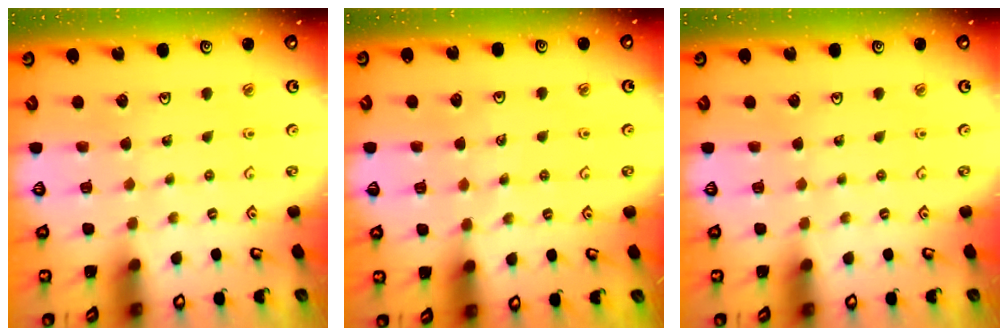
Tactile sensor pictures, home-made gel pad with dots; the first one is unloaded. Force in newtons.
{"total": 5.0, "press": 4.8, "slide": 1.3}
{"total": 0.0}